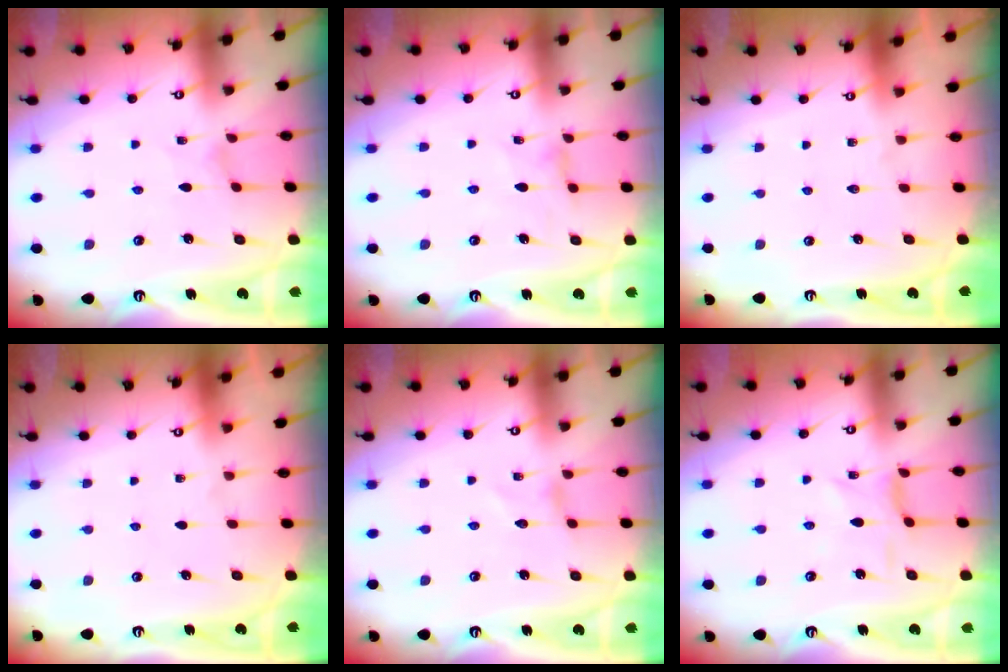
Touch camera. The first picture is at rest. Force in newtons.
{"total": 1.5, "press": 1.4, "slide": 0.4}
{"total": 0.0}
{"total": 0.0}
{"total": 0.0}
{"total": 1.2, "press": 1.2, "slide": 0.2}